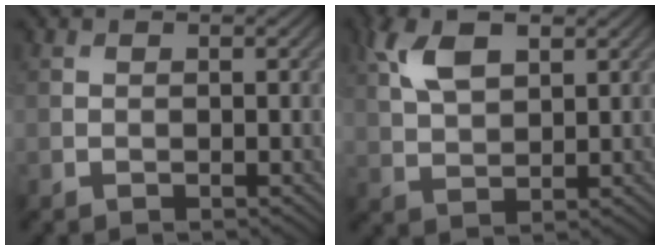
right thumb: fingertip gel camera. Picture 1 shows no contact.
{"total": 7.2, "force": [3.3, 3.6, 5.4], "torque": [-0.124, 0.010, 0.065]}